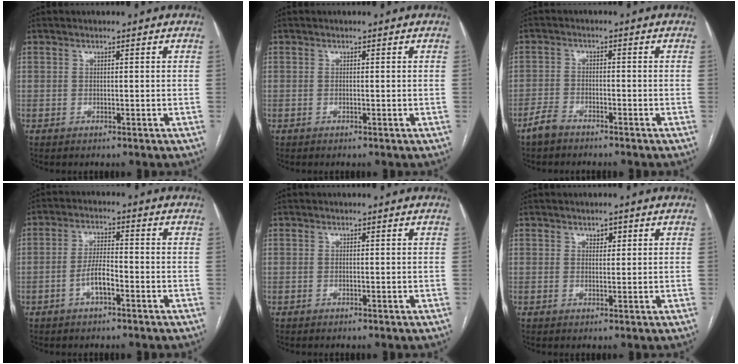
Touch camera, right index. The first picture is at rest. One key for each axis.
{"total": 0.0}
{"total": 3.3, "fx": -2.9, "fy": 1.1, "fz": 1.2, "tx": -0.030, "ty": 0.001, "tz": -0.054}
{"total": 4.5, "fx": -2.0, "fy": 1.3, "fz": 3.9, "tx": -0.079, "ty": 0.011, "tz": -0.037}
{"total": 0.0}
{"total": 1.5, "fx": 0.9, "fy": 0.8, "fz": 0.9, "tx": -0.013, "ty": 0.001, "tz": 0.015}